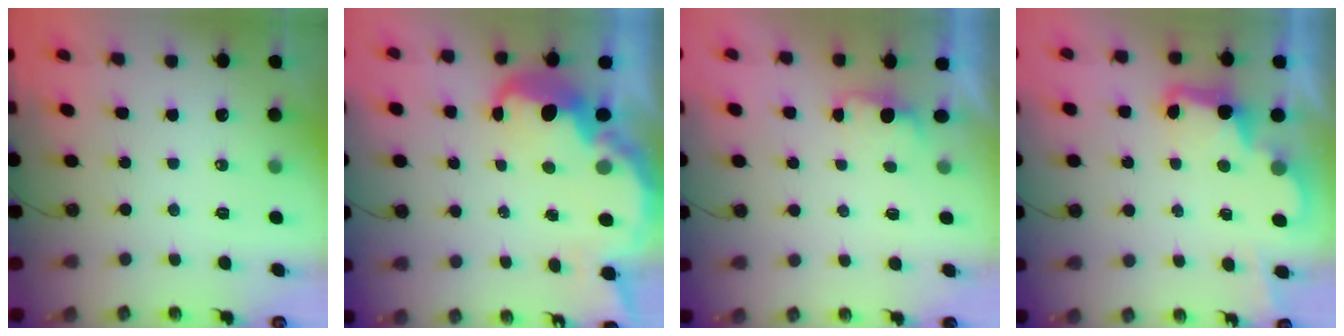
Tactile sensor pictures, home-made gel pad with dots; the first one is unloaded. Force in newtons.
{"total": 8.3, "press": 8.3, "slide": 0.8}
{"total": 1.0, "press": 0.7, "slide": 0.7}
{"total": 3.3, "press": 3.2, "slide": 0.7}